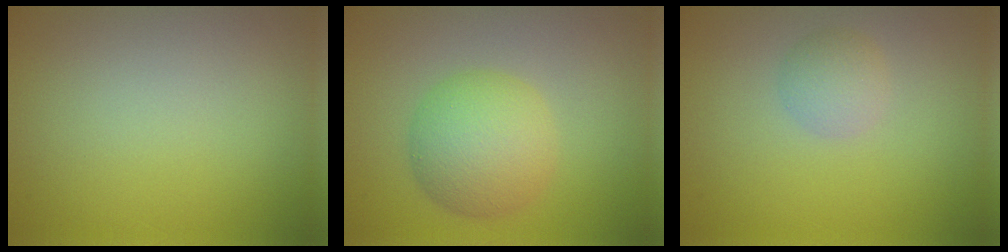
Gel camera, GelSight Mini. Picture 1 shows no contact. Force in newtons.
{"total": 5.1, "press": 5.1, "slide": 0.1}
{"total": 1.8, "press": 1.8, "slide": 0.1}